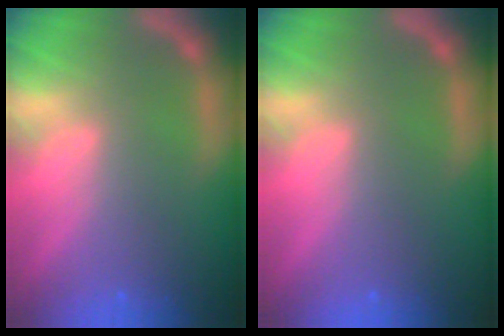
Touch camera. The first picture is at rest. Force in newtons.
{"total": 0.0}